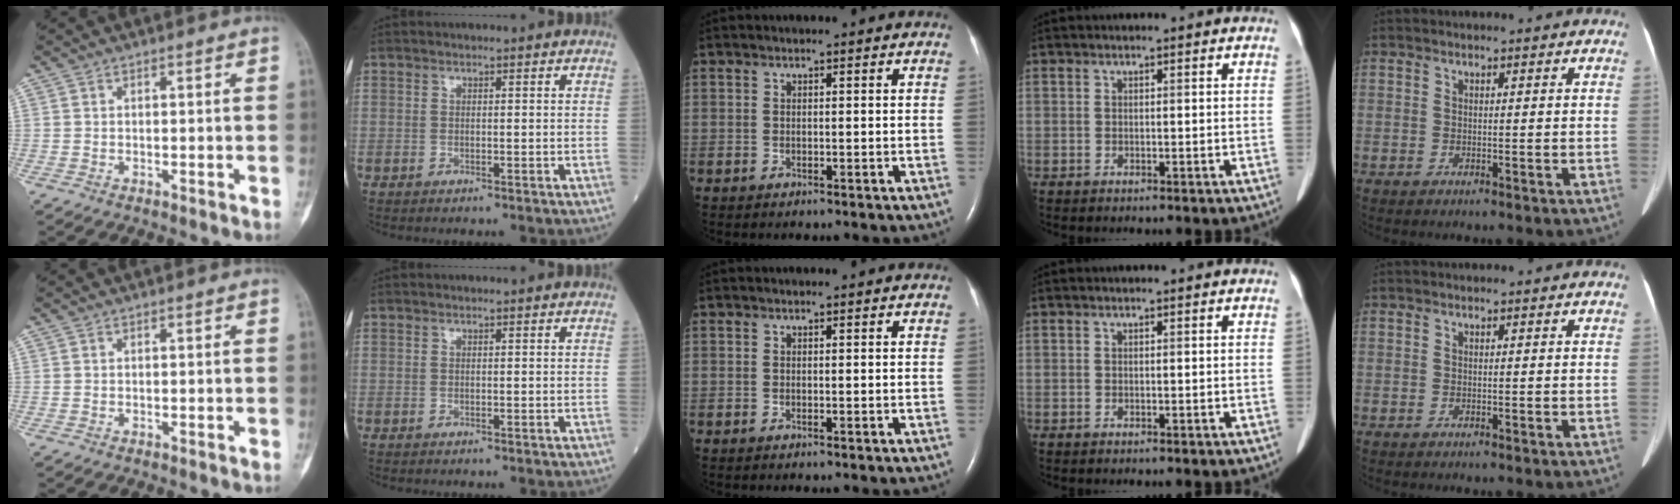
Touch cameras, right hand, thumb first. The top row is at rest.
{}